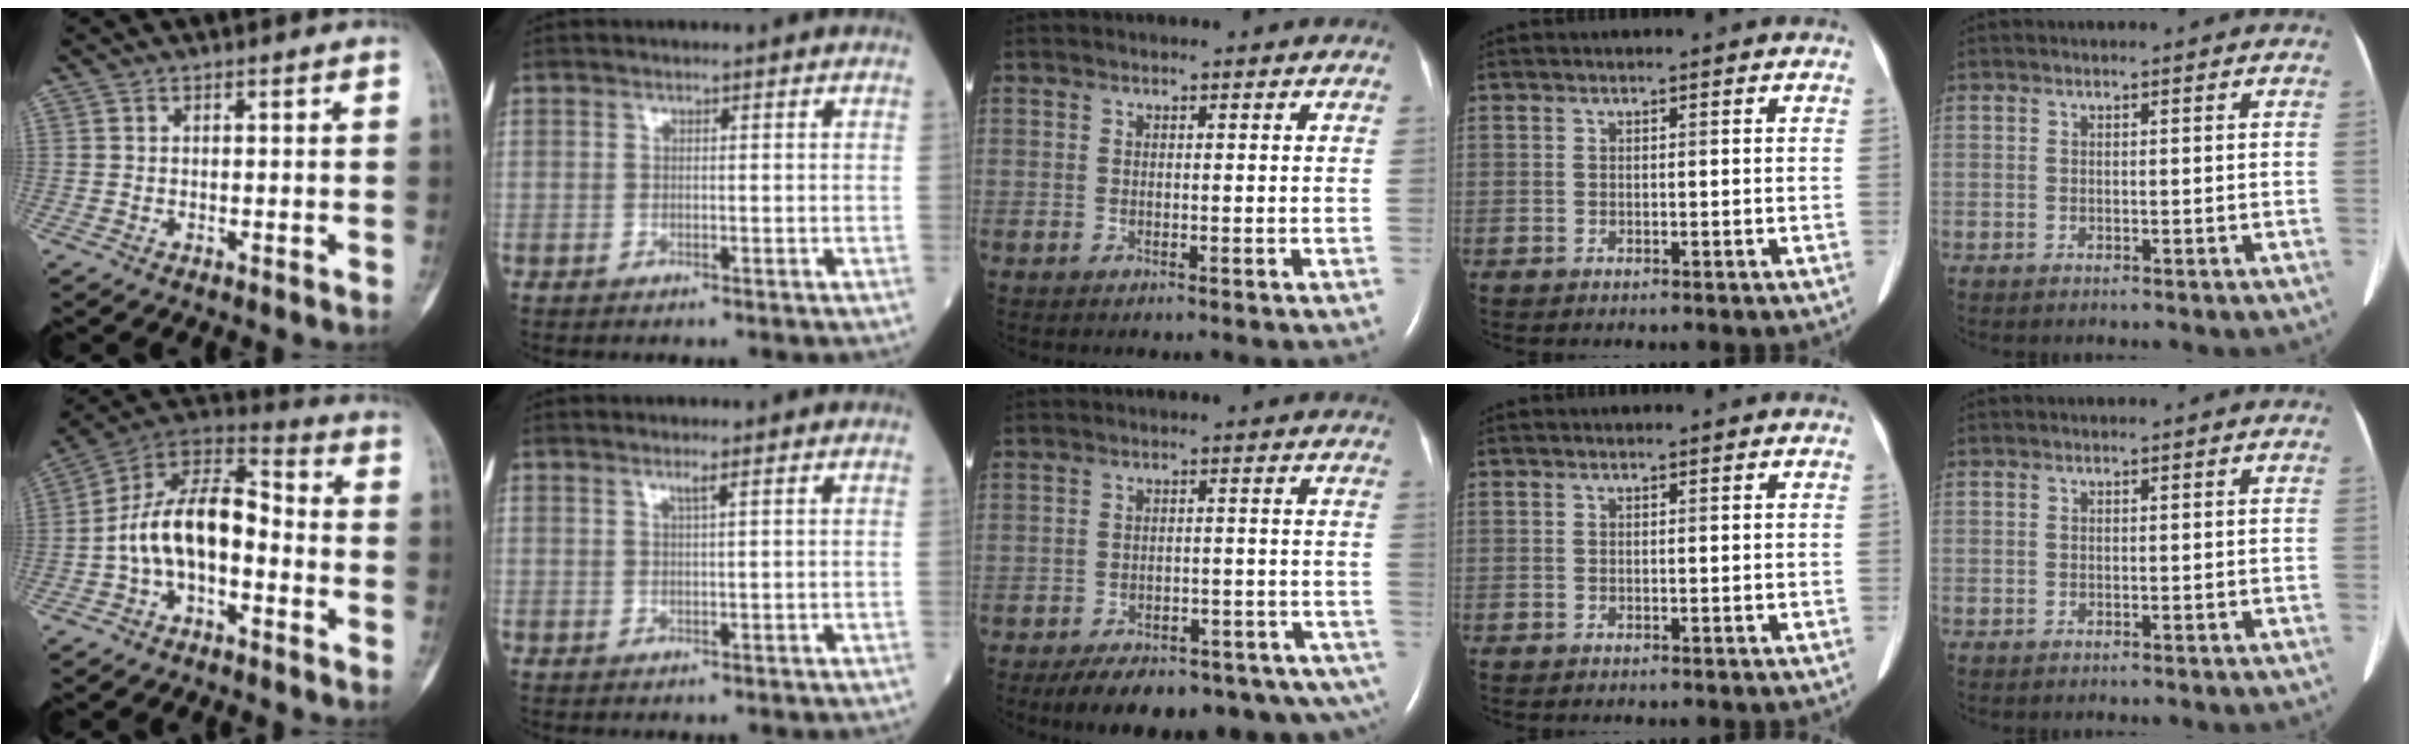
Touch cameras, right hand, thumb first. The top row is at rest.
{"thumb": {"total": 14.5, "force": [-3.1, 8.3, 11.5], "torque": [-0.185, 0.068, -0.062]}, "index": {"total": 1.2, "force": [0.7, -0.3, 0.9], "torque": [-0.022, -0.004, 0.014]}, "middle": {"total": 19.6, "force": [-15.4, 6.8, 10.0], "torque": [-0.113, 0.012, -0.189]}}